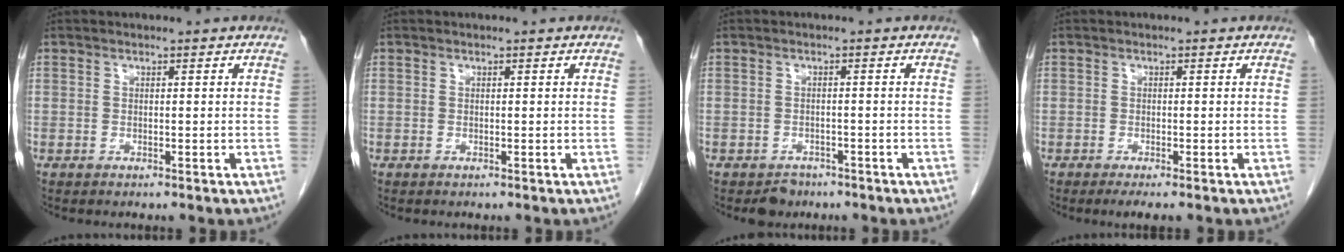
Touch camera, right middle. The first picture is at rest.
{"total": 0.0}
{"total": 2.6, "force": [-2.0, 1.7, 0.3], "torque": [-0.010, 0.004, -0.028]}
{"total": 1.9, "force": [-1.4, 0.2, 1.4], "torque": [-0.020, -0.006, -0.022]}